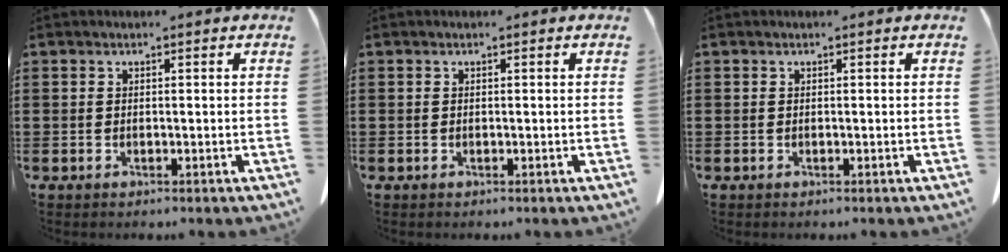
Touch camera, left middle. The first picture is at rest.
{"total": 0.0}
{"total": 0.0}